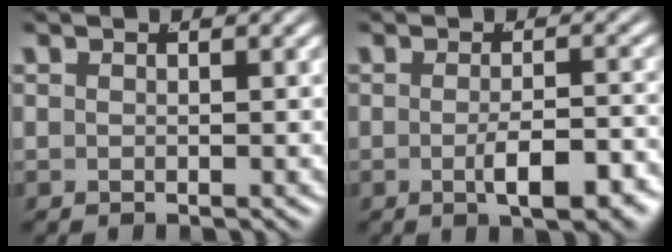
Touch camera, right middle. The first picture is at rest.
{"total": 3.9, "force": [-2.2, 0.7, 3.1], "torque": [-0.044, -0.007, -0.032]}